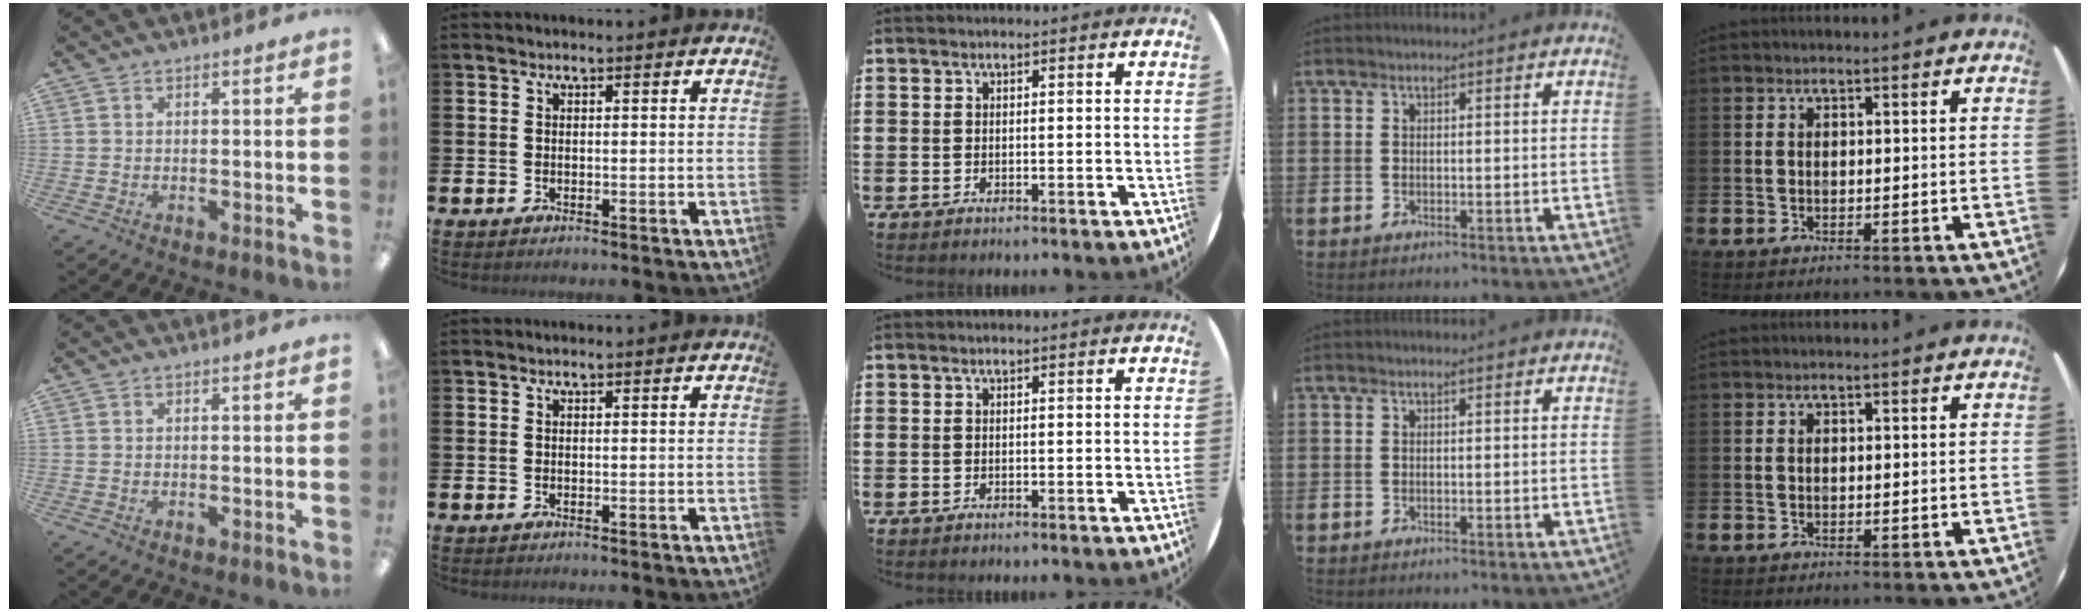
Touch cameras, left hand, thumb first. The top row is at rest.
{}